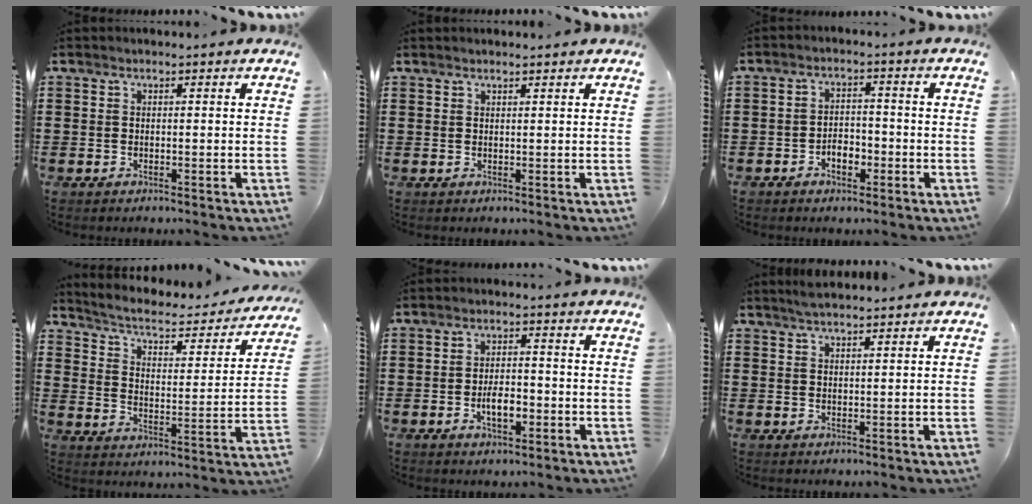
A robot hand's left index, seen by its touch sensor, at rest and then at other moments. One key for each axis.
{"total": 0.9, "fx": 0.8, "fy": 0.0, "fz": 0.3, "tx": -0.007, "ty": -0.001, "tz": 0.016}
{"total": 3.3, "fx": -1.6, "fy": 1.9, "fz": 2.2, "tx": -0.034, "ty": 0.000, "tz": -0.033}
{"total": 3.5, "fx": 3.0, "fy": 0.7, "fz": 1.7, "tx": -0.050, "ty": -0.027, "tz": 0.040}
{"total": 4.5, "fx": -1.3, "fy": 2.0, "fz": 3.8, "tx": -0.066, "ty": 0.006, "tz": -0.023}
{"total": 2.1, "fx": 1.9, "fy": 0.2, "fz": 0.8, "tx": -0.019, "ty": 0.002, "tz": 0.036}